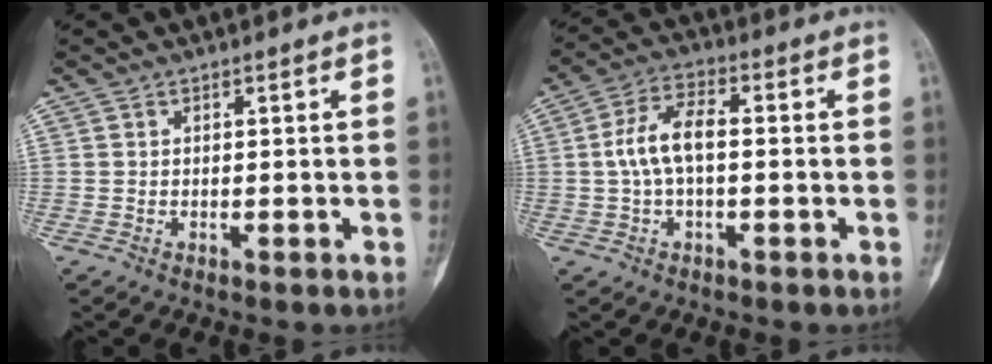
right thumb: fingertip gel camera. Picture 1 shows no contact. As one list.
[{"total": 8.3, "force": [0.1, 4.1, 7.2], "torque": [-0.148, 0.027, -0.005]}]